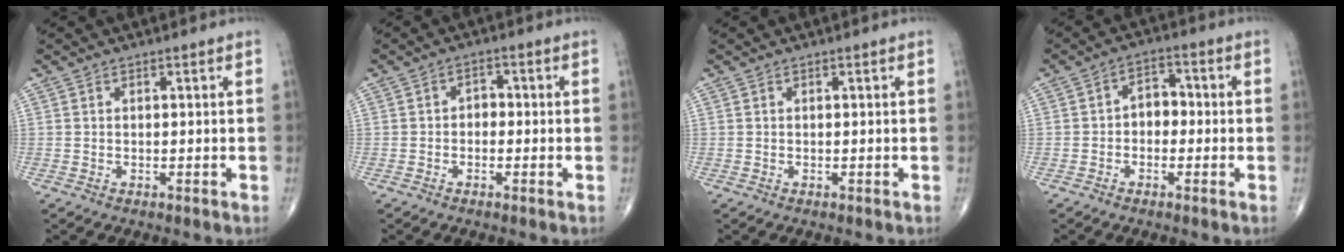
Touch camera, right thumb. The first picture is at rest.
{"total": 2.2, "force": [-0.5, 1.7, 1.3], "torque": [-0.002, 0.012, -0.019]}
{"total": 0.0}
{"total": 4.6, "force": [-0.7, 3.4, 3.0], "torque": [-0.022, 0.021, -0.025]}